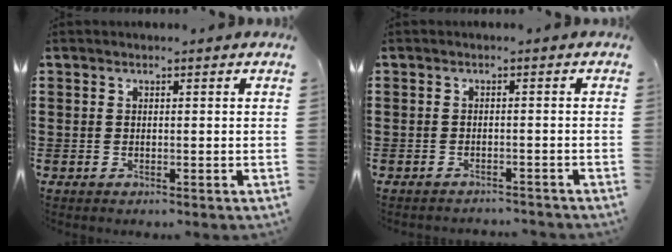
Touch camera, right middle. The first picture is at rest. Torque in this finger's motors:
{"motor_torque": [-0.09, 0.09, -0.18, -0.05]}